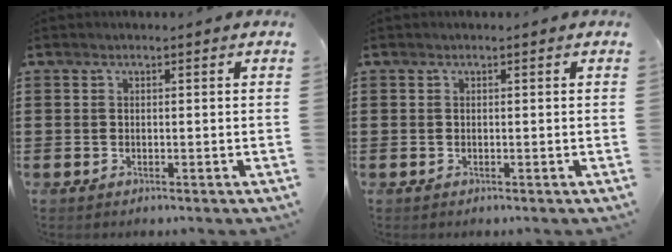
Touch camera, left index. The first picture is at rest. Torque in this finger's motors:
{"motor_torque": [0.00, -0.01, 0.00, 0.00]}